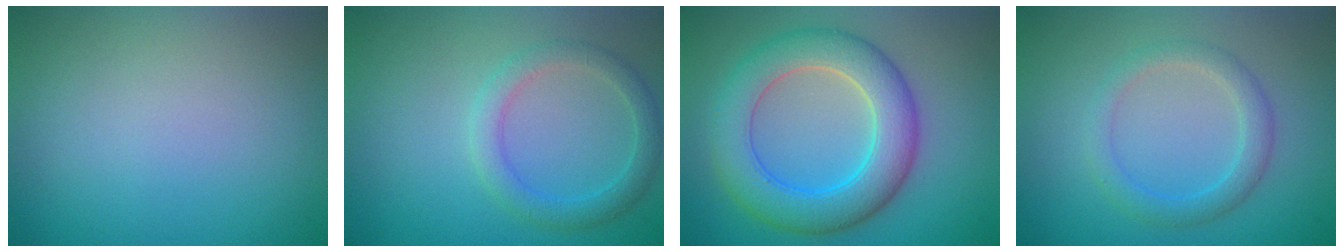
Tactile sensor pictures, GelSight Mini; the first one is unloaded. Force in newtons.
{"total": 2.7, "press": 2.7, "slide": 0.2}
{"total": 7.1, "press": 7.1, "slide": 0.2}
{"total": 2.5, "press": 2.5, "slide": 0.2}